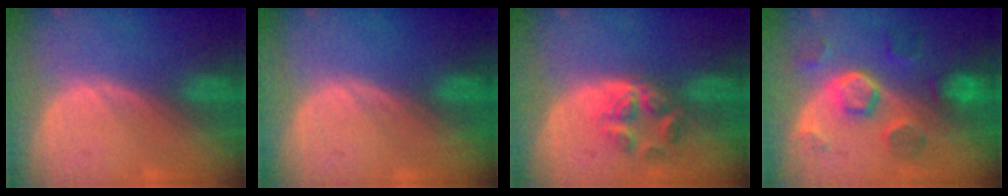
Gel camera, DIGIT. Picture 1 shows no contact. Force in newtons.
{"total": 0.0}
{"total": 5.9, "press": 5.0, "slide": 3.3}
{"total": 8.6, "press": 7.7, "slide": 3.9}